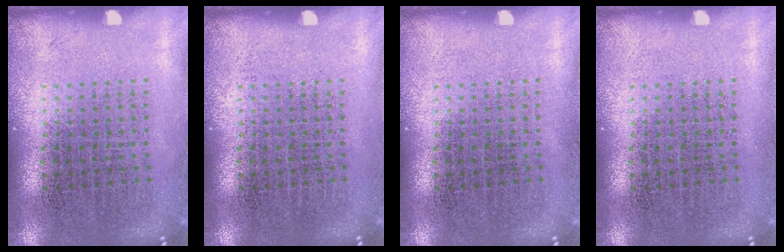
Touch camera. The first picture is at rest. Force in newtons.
{"total": 0.0}
{"total": 0.0}
{"total": 0.0}